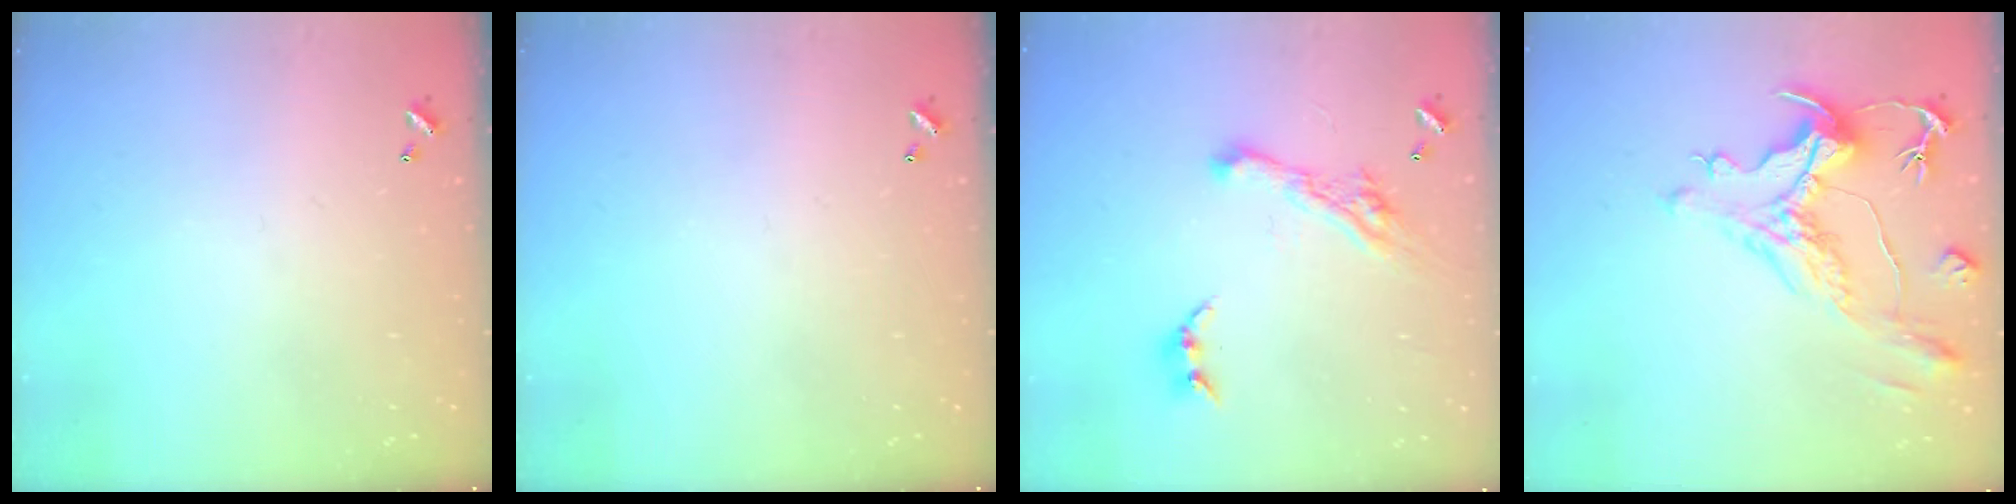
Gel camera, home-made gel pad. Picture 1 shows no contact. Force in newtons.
{"total": 0.0}
{"total": 8.8, "press": 8.7, "slide": 1.4}
{"total": 1.9, "press": 0.9, "slide": 1.6}